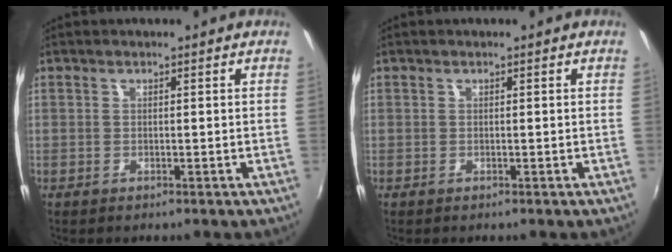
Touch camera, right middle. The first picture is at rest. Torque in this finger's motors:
{"motor_torque": [-0.06, -0.06, 0.00, 0.01]}